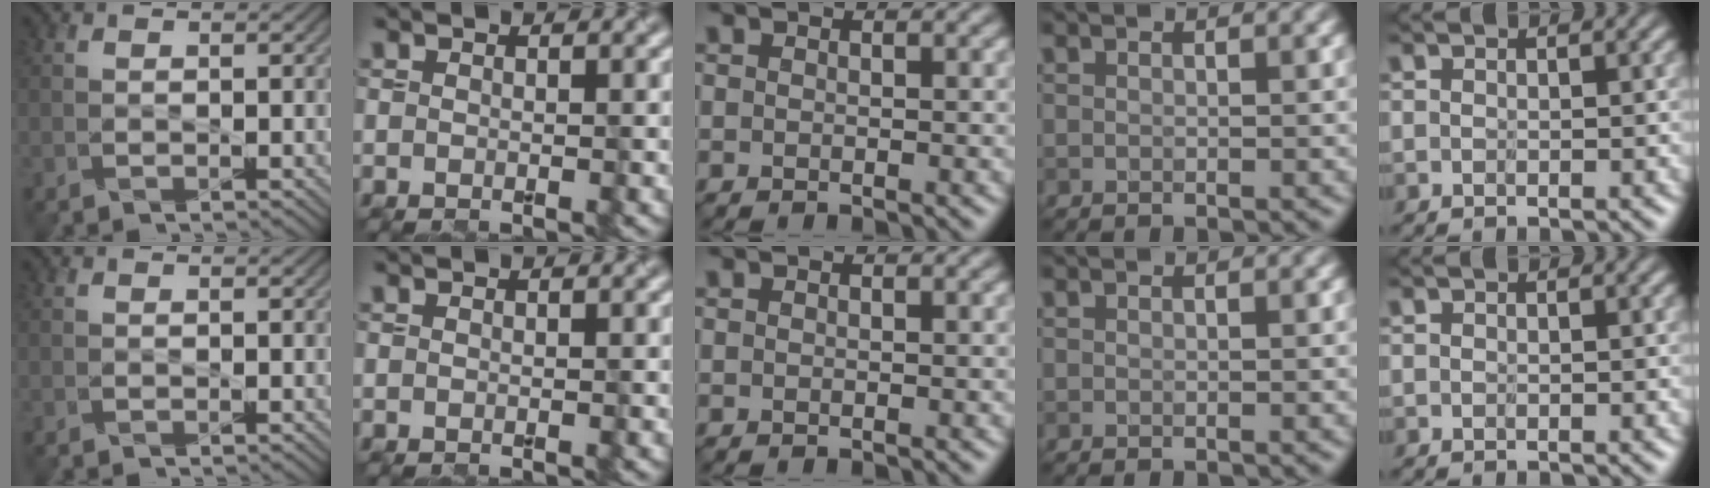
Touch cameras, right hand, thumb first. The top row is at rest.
{}